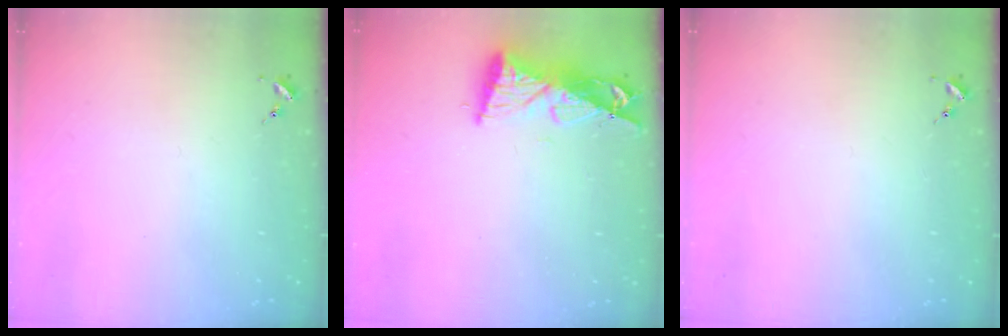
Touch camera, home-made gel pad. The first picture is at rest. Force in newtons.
{"total": 9.9, "press": 9.8, "slide": 1.0}
{"total": 0.0}